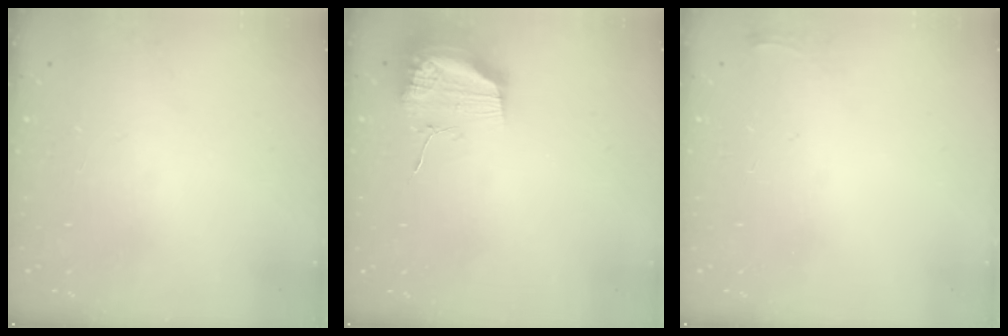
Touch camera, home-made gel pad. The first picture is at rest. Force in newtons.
{"total": 12.3, "press": 12.3, "slide": 1.1}
{"total": 2.8, "press": 2.8, "slide": 0.4}